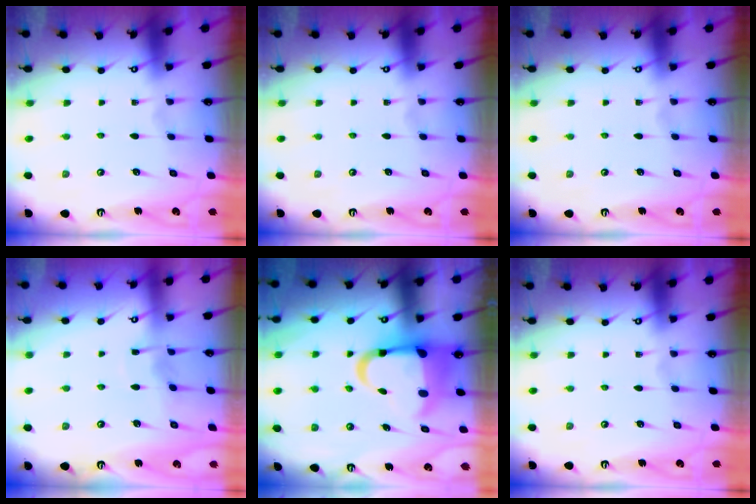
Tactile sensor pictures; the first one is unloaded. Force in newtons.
{"total": 0.0}
{"total": 0.0}
{"total": 2.9, "press": 2.9, "slide": 0.4}
{"total": 12.8, "press": 12.7, "slide": 1.7}
{"total": 0.0}